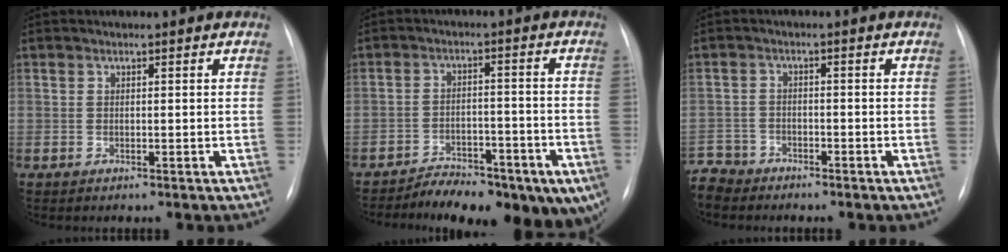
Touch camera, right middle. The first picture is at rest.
{"total": 15.6, "force": [-11.6, 5.5, 8.8], "torque": [-0.088, 0.018, -0.158]}
{"total": 5.1, "force": [-4.7, 1.9, -0.3], "torque": [0.010, -0.007, -0.095]}